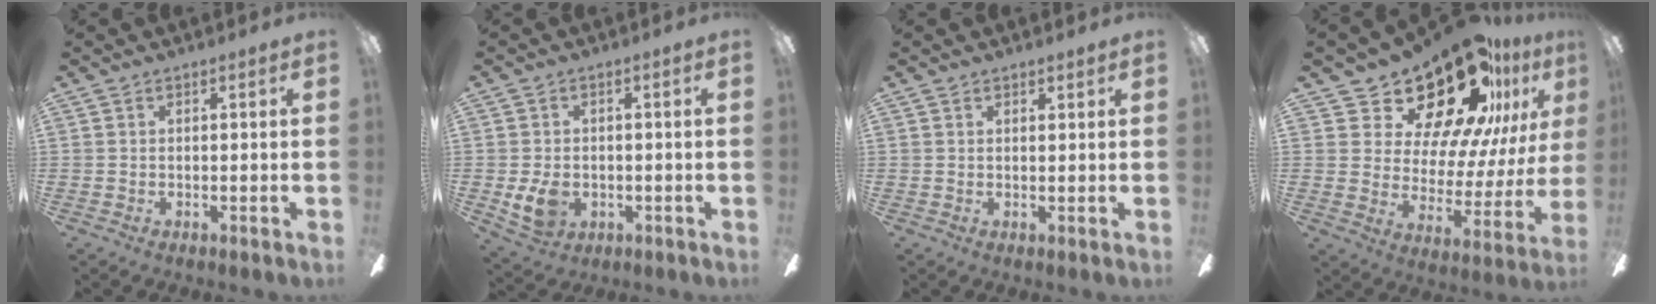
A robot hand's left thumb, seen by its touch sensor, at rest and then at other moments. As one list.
[{"total": 6.3, "force": [-1.1, 4.9, 3.8], "torque": [-0.074, 0.001, -0.021]}, {"total": 1.1, "force": [1.1, 0.3, 0.2], "torque": [0.004, -0.003, 0.019]}, {"total": 23.1, "force": [17.9, 8.9, 11.6], "torque": [-0.180, -0.125, 0.310]}]